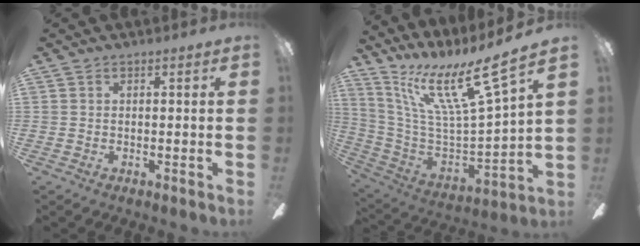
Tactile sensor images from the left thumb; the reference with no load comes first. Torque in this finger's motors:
{"motor_torque": [1.08, -0.87, -0.29, -0.32, 0.28]}